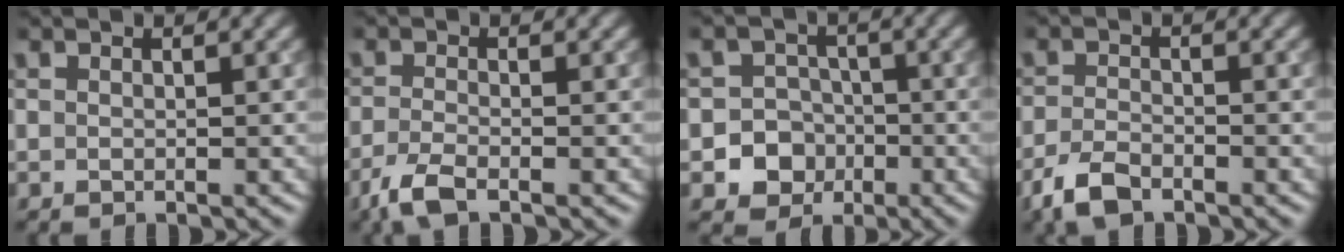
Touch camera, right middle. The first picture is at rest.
{"total": 3.0, "force": [-2.2, 0.7, 2.0], "torque": [-0.052, -0.011, -0.053]}
{"total": 5.9, "force": [-2.4, 5.3, 1.1], "torque": [0.004, -0.001, -0.061]}
{"total": 3.0, "force": [-2.4, 1.0, 1.5], "torque": [-0.038, -0.005, -0.055]}